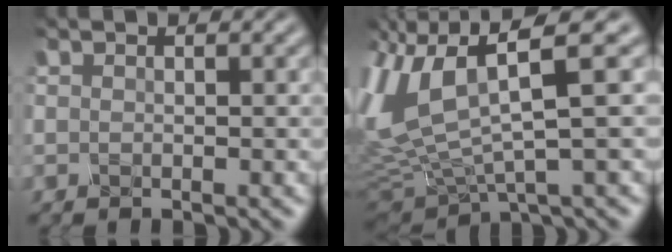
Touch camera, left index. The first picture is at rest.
{"total": 8.5, "force": [1.6, 3.5, 7.6], "torque": [-0.183, -0.007, 0.033]}